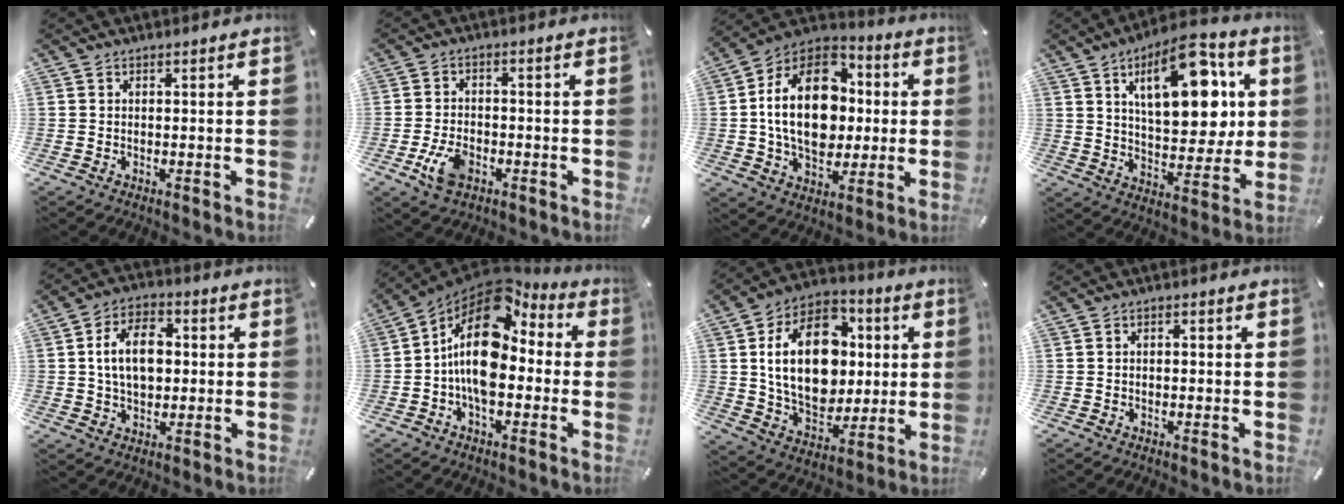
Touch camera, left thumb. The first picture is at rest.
{"total": 7.0, "force": [-2.9, 4.5, 4.5], "torque": [-0.102, 0.010, -0.055]}
{"total": 22.3, "force": [0.7, 16.1, 15.4], "torque": [-0.291, 0.012, 0.015]}
{"total": 19.9, "force": [8.3, 9.9, 15.1], "torque": [-0.213, -0.030, 0.134]}
{"total": 11.5, "force": [0.9, 8.1, 8.1], "torque": [-0.152, 0.008, 0.015]}
{"total": 16.2, "force": [1.0, 10.0, 12.6], "torque": [-0.235, -0.007, 0.015]}
{"total": 21.8, "force": [2.9, 15.8, 14.7], "torque": [-0.265, -0.002, 0.052]}
{"total": 1.5, "force": [-0.2, 1.1, 0.9], "torque": [-0.020, 0.006, -0.006]}